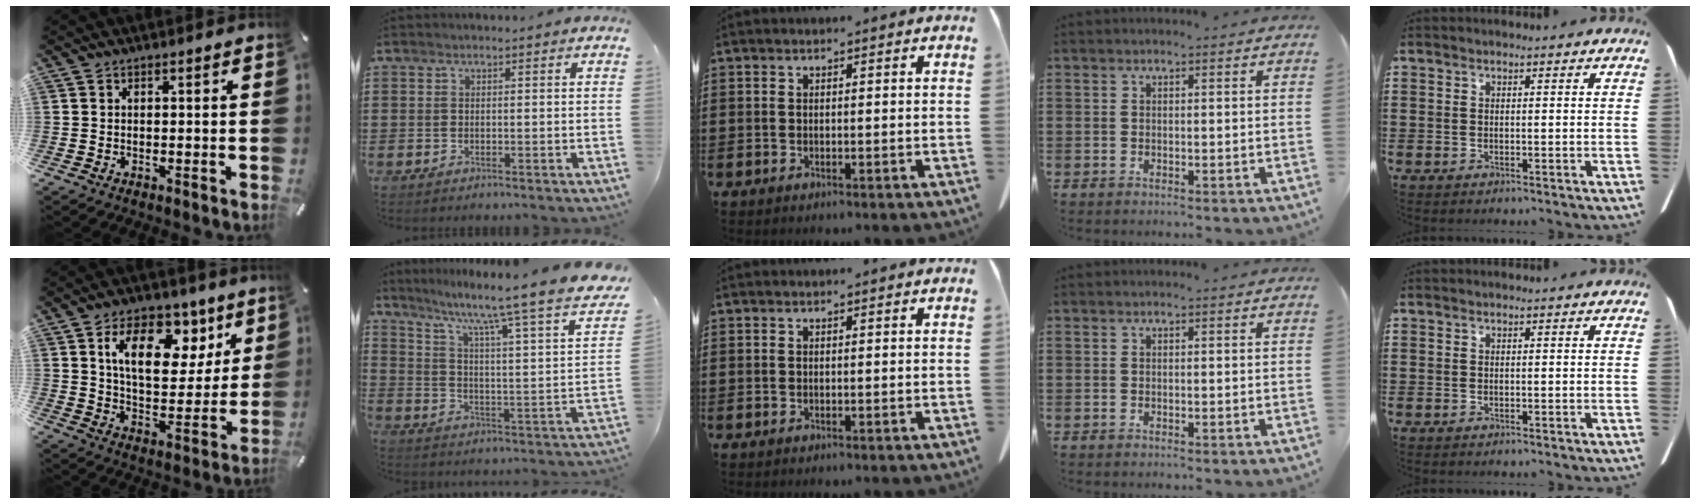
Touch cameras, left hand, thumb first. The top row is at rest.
{"thumb": {"total": 16.2, "force": [8.0, 9.6, 10.3], "torque": [-0.152, -0.028, 0.134]}, "index": {"total": 8.8, "force": [6.9, -0.5, 5.3], "torque": [-0.113, -0.068, 0.098]}}